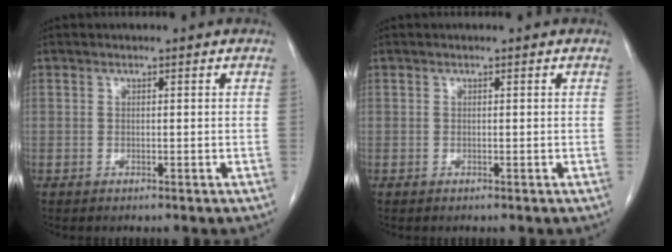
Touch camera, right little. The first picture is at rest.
{"total": 0.0}